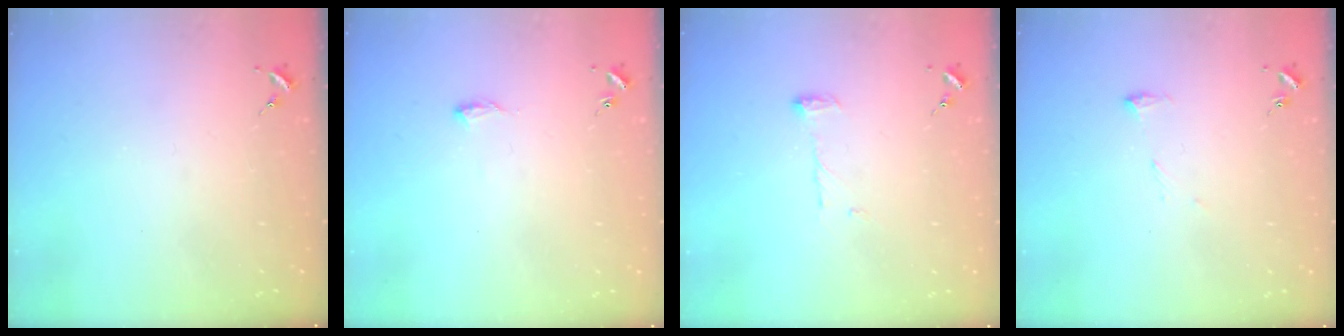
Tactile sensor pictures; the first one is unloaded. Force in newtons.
{"total": 4.9, "press": 4.9, "slide": 0.8}
{"total": 6.3, "press": 6.3, "slide": 0.6}
{"total": 6.5, "press": 6.5, "slide": 0.7}